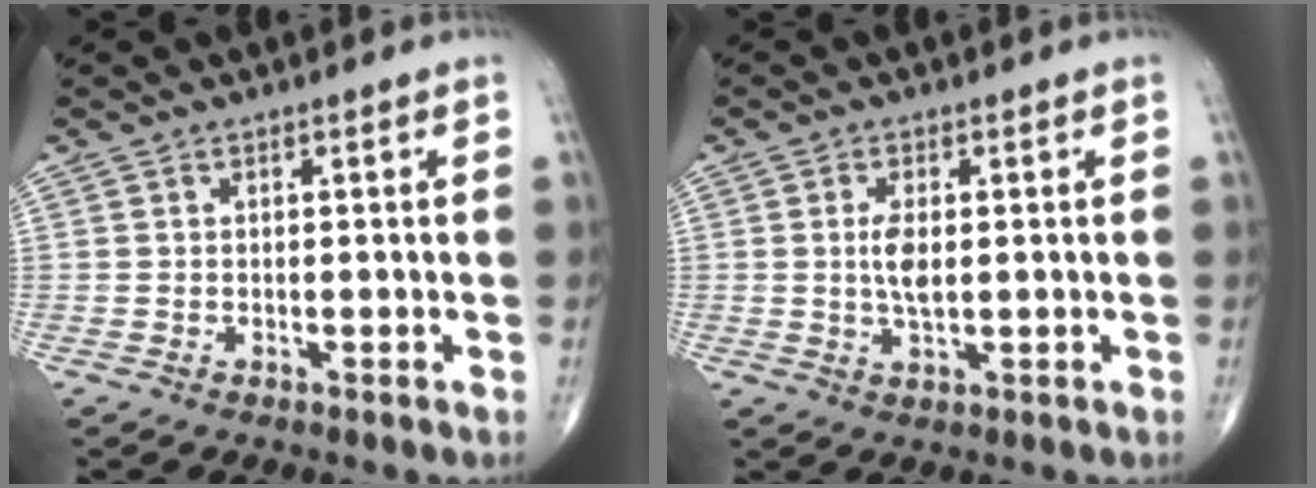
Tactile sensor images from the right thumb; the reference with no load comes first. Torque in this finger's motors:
{"motor_torque": [1.84, 1.43, 0.82, -0.13, 0.07]}